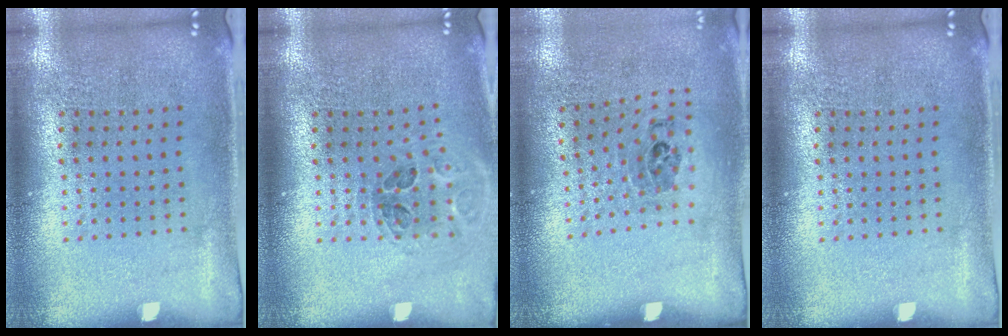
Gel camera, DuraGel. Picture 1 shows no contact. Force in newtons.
{"total": 1.0, "press": 1.0, "slide": 0.1}
{"total": 1.2, "press": 0.8, "slide": 0.9}
{"total": 0.0}